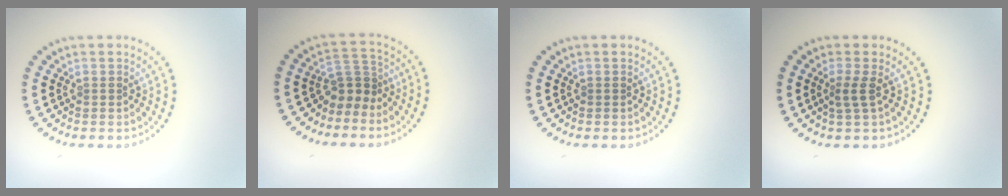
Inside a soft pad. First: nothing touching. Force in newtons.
{"total": 2.6, "press": 1.8, "slide": 1.9}
{"total": 0.0}
{"total": 1.7, "press": 1.2, "slide": 1.2}